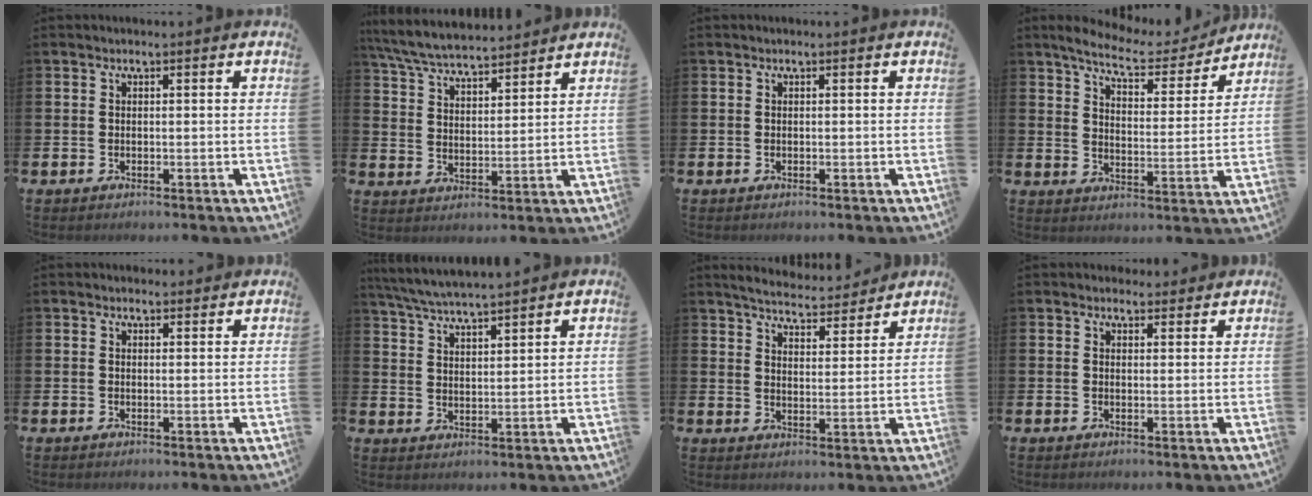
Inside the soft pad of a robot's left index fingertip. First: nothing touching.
{"total": 6.5, "force": [6.3, 0.8, 1.3], "torque": [-0.055, -0.031, 0.114]}
{"total": 0.0}
{"total": 6.9, "force": [6.3, 1.3, 2.4], "torque": [-0.064, -0.045, 0.104]}
{"total": 1.0, "force": [1.0, 0.4, 0.0], "torque": [0.008, 0.001, 0.016]}
{"total": 5.3, "force": [5.2, 0.0, 1.0], "torque": [-0.042, -0.027, 0.094]}
{"total": 5.2, "force": [5.1, 0.6, 0.7], "torque": [-0.030, -0.036, 0.089]}
{"total": 2.0, "force": [1.8, 0.7, -0.2], "torque": [0.009, -0.007, 0.033]}